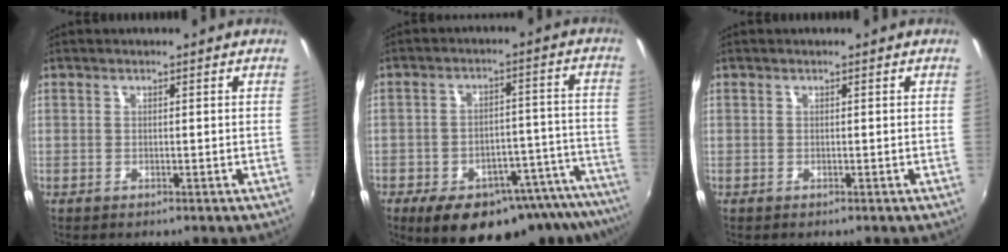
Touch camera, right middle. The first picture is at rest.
{"total": 20.6, "force": [-15.7, 7.5, 10.9], "torque": [-0.151, -0.004, -0.193]}
{"total": 0.0}